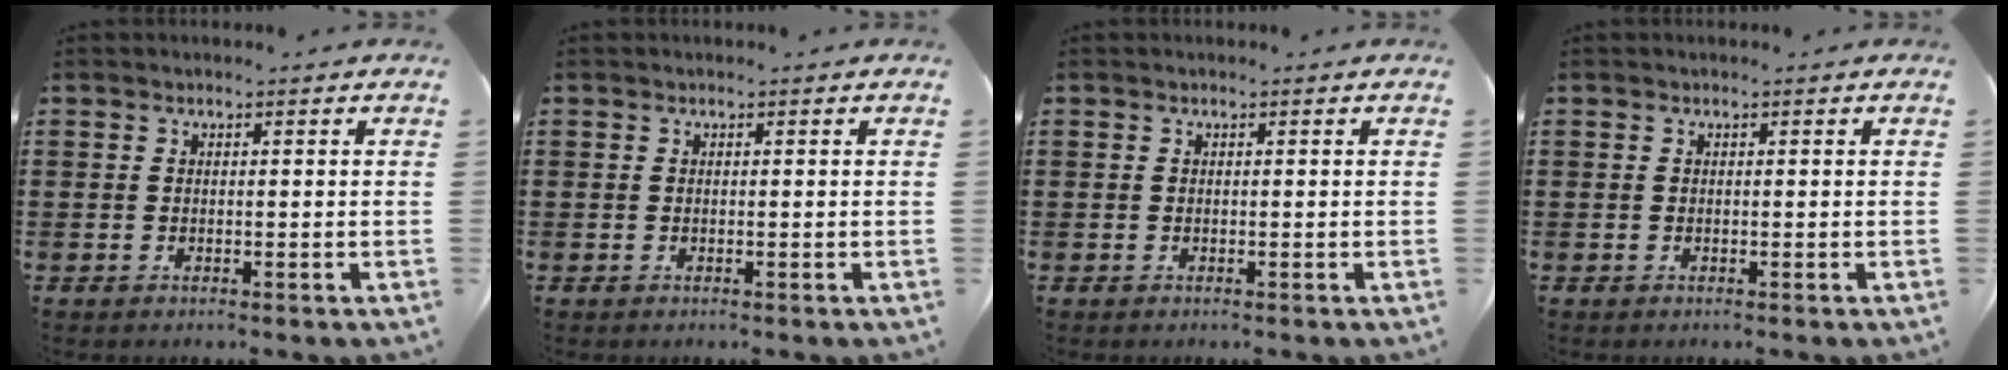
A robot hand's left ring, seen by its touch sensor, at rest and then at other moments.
{"total": 0.0}
{"total": 0.0}
{"total": 0.0}